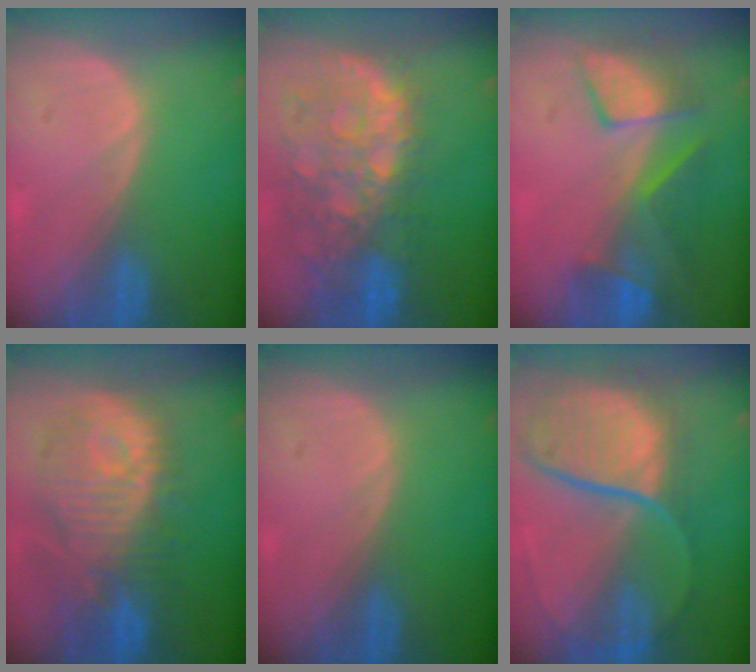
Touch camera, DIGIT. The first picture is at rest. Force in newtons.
{"total": 11.7, "press": 9.9, "slide": 6.3}
{"total": 7.7, "press": 7.6, "slide": 1.4}
{"total": 11.9, "press": 10.8, "slide": 4.9}
{"total": 0.0}
{"total": 11.8, "press": 9.8, "slide": 6.6}